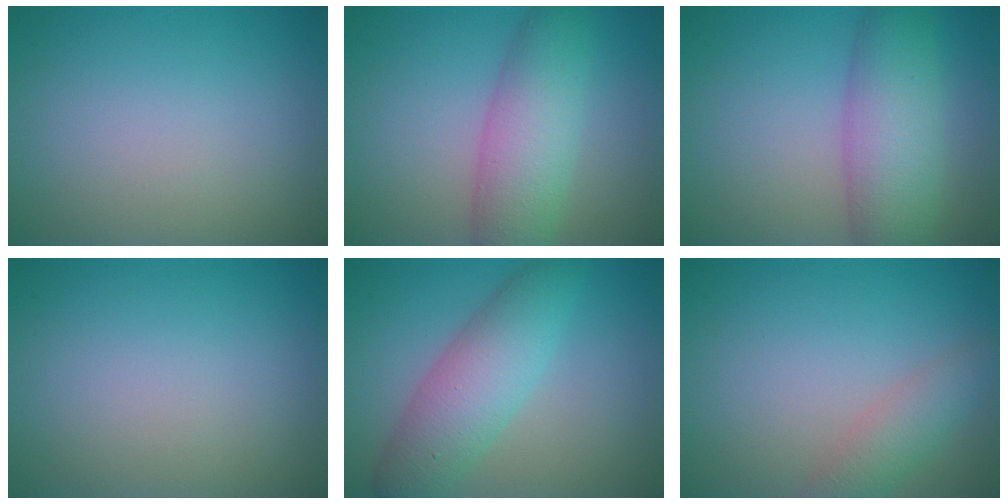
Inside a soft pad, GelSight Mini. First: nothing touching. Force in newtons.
{"total": 6.1, "press": 6.1, "slide": 0.2}
{"total": 6.7, "press": 6.7, "slide": 0.2}
{"total": 0.0}
{"total": 5.8, "press": 5.8, "slide": 0.2}
{"total": 2.5, "press": 2.5, "slide": 0.1}